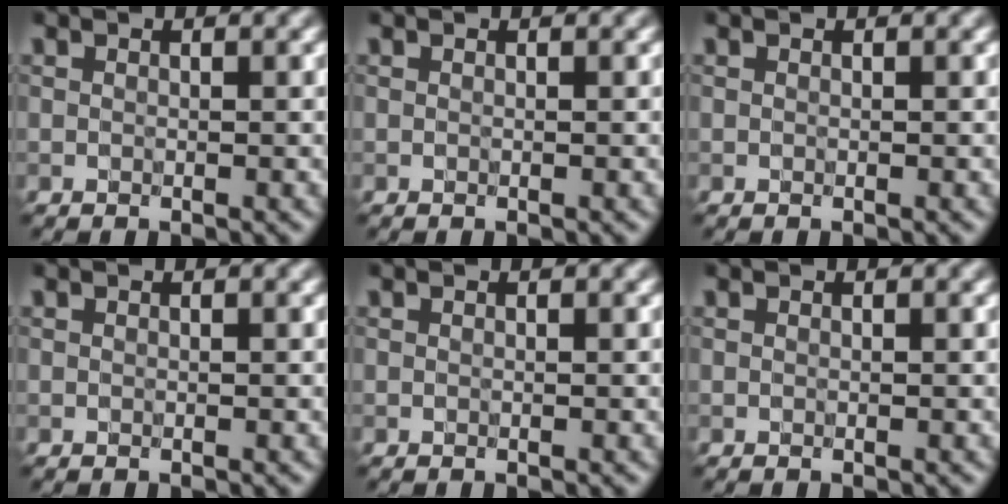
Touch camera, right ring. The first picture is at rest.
{"total": 0.0}
{"total": 0.0}
{"total": 0.0}
{"total": 0.0}
{"total": 0.0}